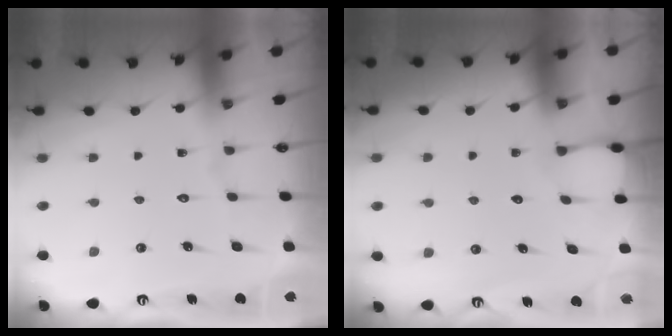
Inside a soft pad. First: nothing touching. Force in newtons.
{"total": 2.3, "press": 2.3, "slide": 0.3}